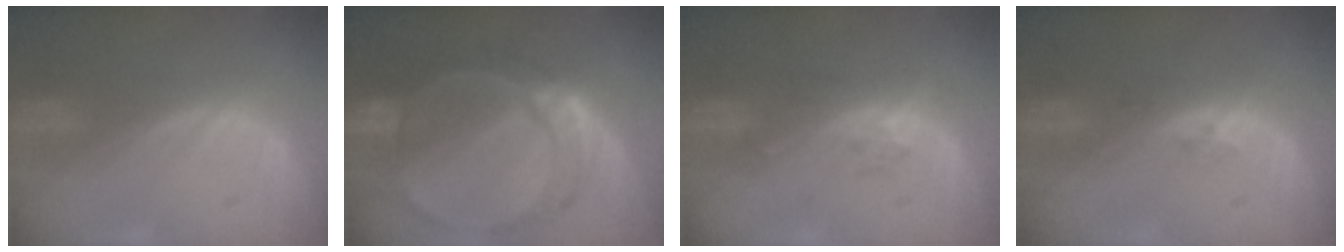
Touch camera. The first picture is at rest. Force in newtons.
{"total": 10.5, "press": 8.9, "slide": 5.7}
{"total": 2.6, "press": 2.6, "slide": 0.2}
{"total": 1.6, "press": 1.2, "slide": 1.0}